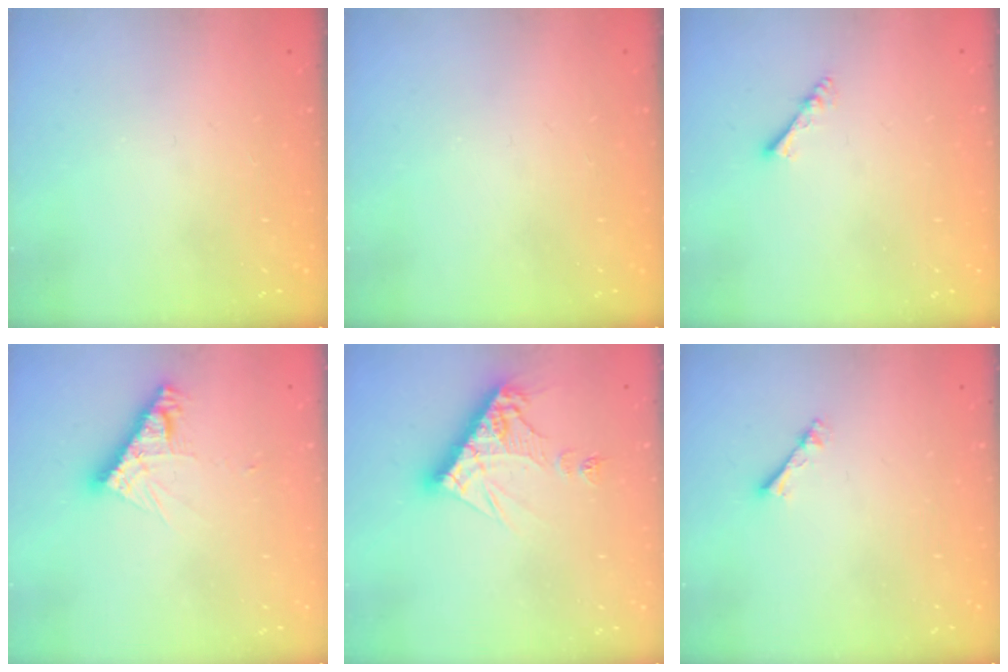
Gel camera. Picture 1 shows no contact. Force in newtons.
{"total": 0.0}
{"total": 2.7, "press": 2.7, "slide": 0.4}
{"total": 9.2, "press": 9.2, "slide": 0.7}
{"total": 11.0, "press": 11.0, "slide": 0.9}
{"total": 2.1, "press": 2.1, "slide": 0.3}